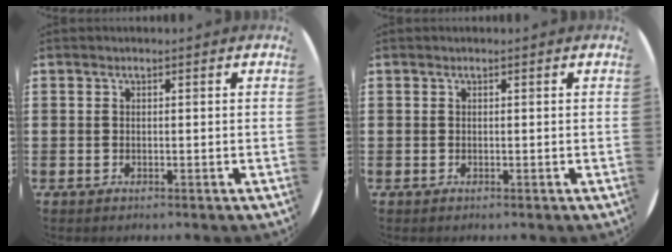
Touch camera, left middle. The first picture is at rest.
{"total": 0.0}